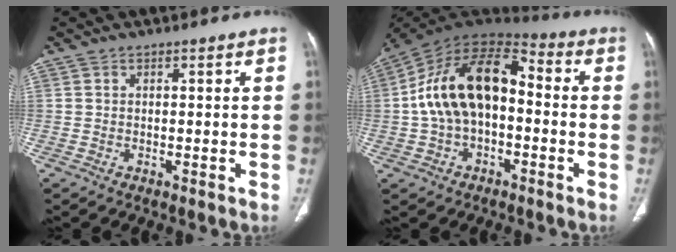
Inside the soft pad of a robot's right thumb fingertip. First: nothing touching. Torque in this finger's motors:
{"motor_torque": [0.74, 2.67, 1.30, -0.26, 0.35]}